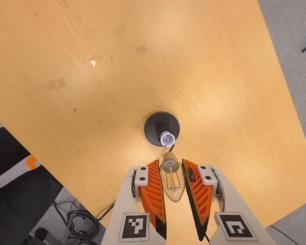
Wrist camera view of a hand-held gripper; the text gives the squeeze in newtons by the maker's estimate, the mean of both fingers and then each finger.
{"total": 11.1, "left": 10.8, "right": 11.5}